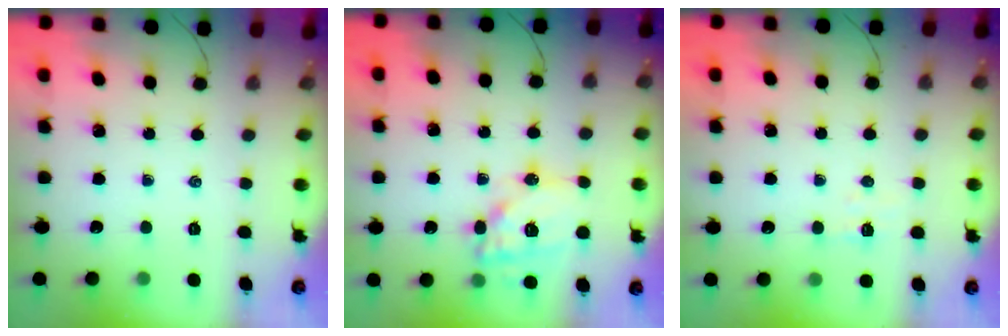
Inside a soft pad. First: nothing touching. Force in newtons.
{"total": 15.6, "press": 15.3, "slide": 2.9}
{"total": 4.2, "press": 4.0, "slide": 1.0}